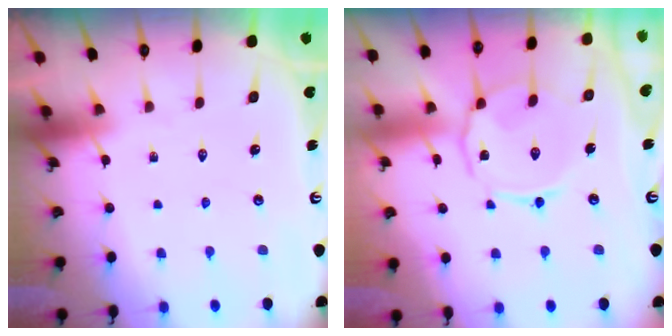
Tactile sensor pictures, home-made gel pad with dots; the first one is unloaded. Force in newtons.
{"total": 7.4, "press": 7.4, "slide": 0.8}